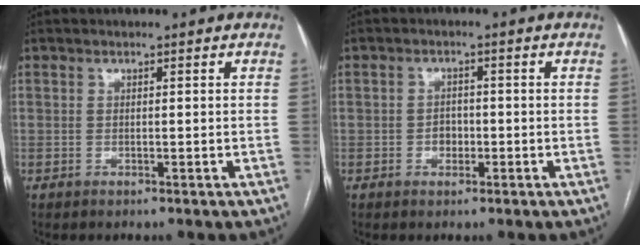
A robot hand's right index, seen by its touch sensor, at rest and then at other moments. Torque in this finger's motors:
{"motor_torque": [0.28, -0.24, 0.14, 0.03]}